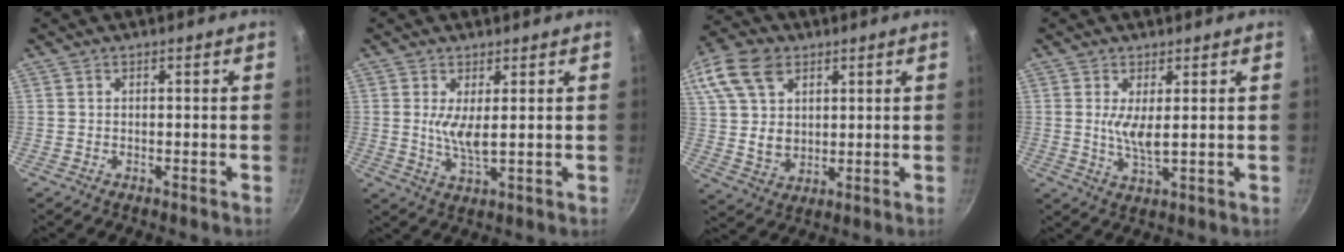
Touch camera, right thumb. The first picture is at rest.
{"total": 5.0, "force": [1.0, 1.3, 4.7], "torque": [-0.096, -0.019, 0.022]}
{"total": 19.0, "force": [8.4, 13.5, 10.4], "torque": [-0.227, 0.009, 0.162]}
{"total": 4.9, "force": [1.0, 1.3, 4.6], "torque": [-0.093, -0.018, 0.021]}